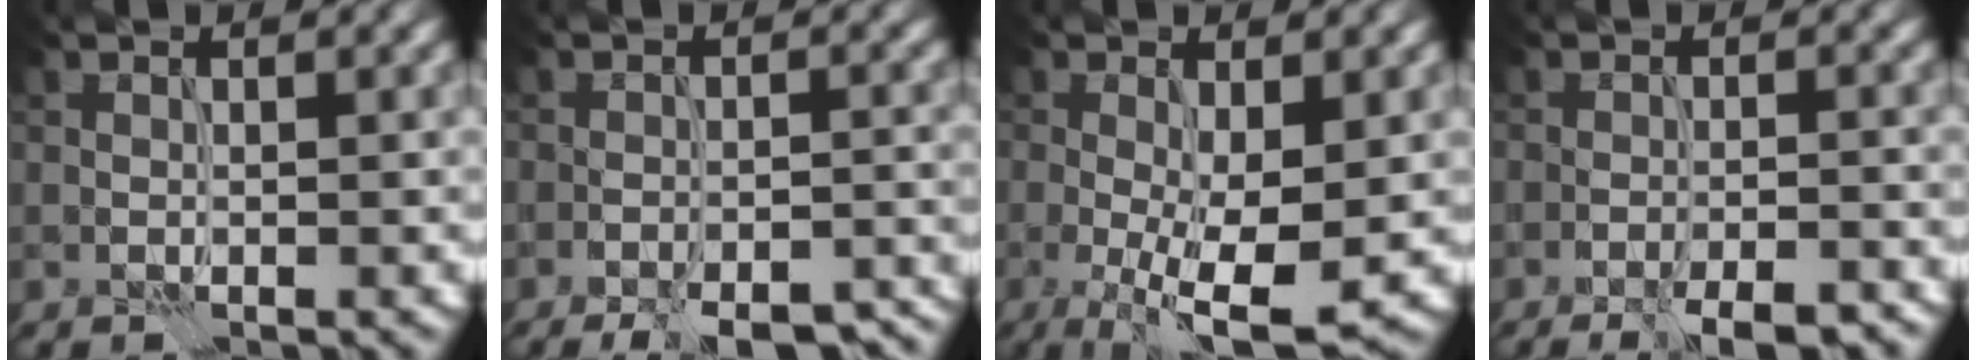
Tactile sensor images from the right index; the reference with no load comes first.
{"total": 8.6, "force": [-7.3, 2.3, 4.1], "torque": [-0.044, -0.001, -0.088]}
{"total": 7.4, "force": [-1.5, 2.0, 6.9], "torque": [-0.122, -0.019, -0.022]}
{"total": 5.6, "force": [-4.1, 1.2, 3.5], "torque": [-0.039, 0.001, -0.053]}